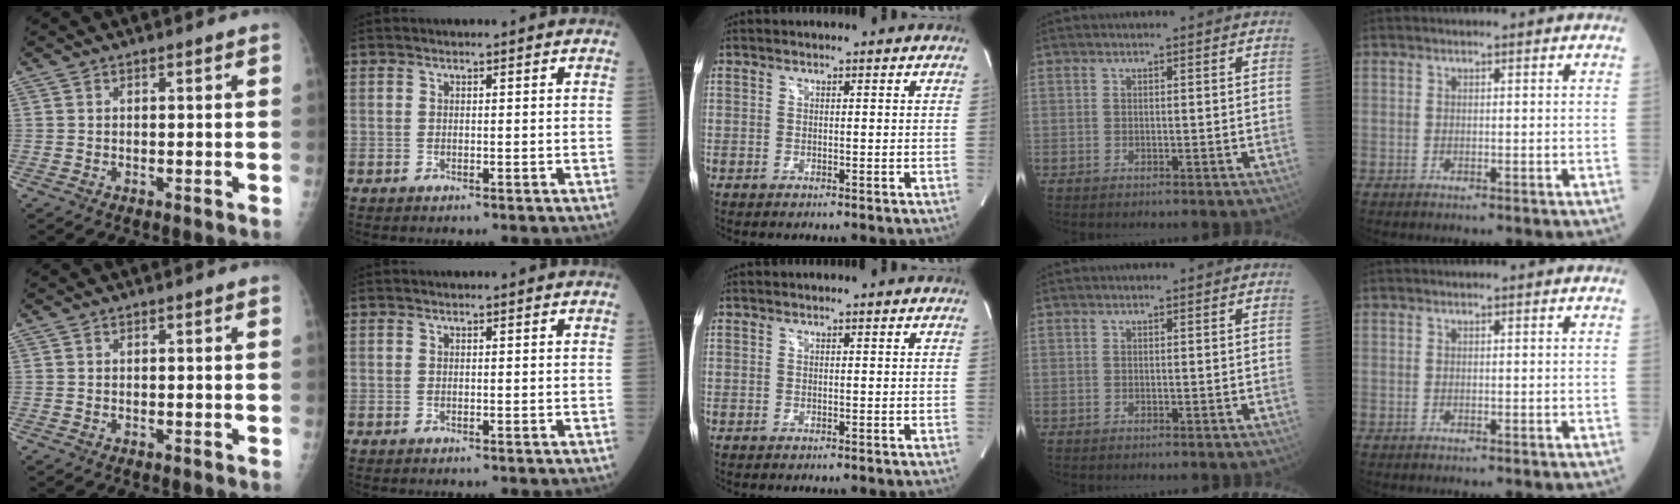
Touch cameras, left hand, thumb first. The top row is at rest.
{}